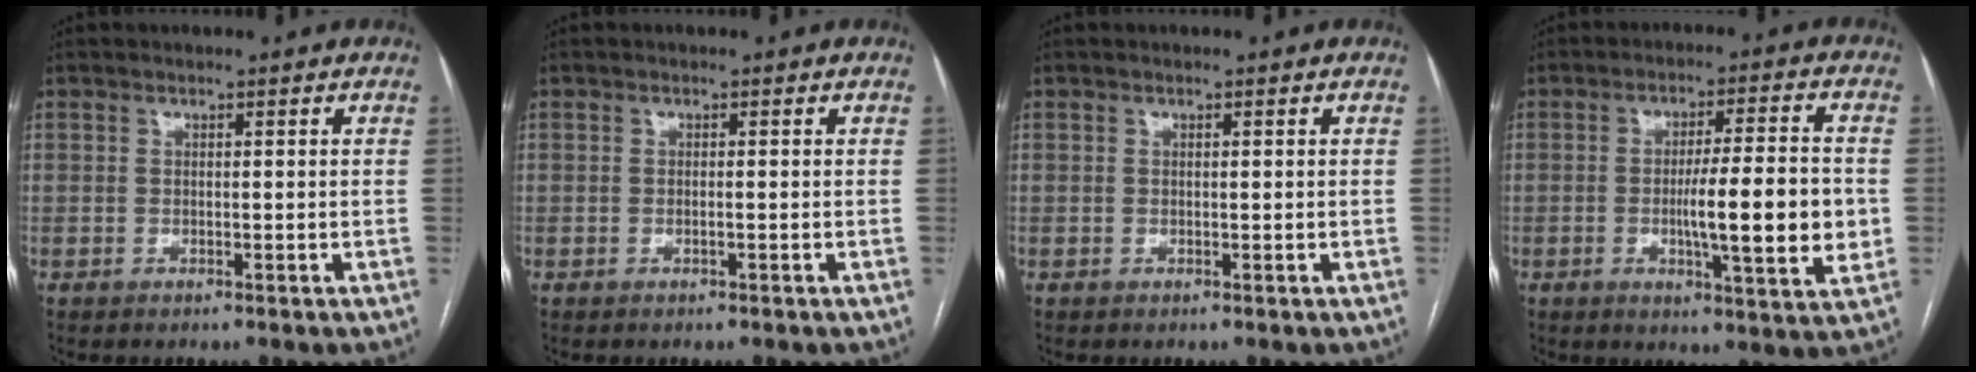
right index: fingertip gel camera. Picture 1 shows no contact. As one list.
[{"total": 0.0}, {"total": 0.0}, {"total": 12.1, "force": [-1.5, 1.1, 11.9], "torque": [-0.181, -0.005, -0.025]}]